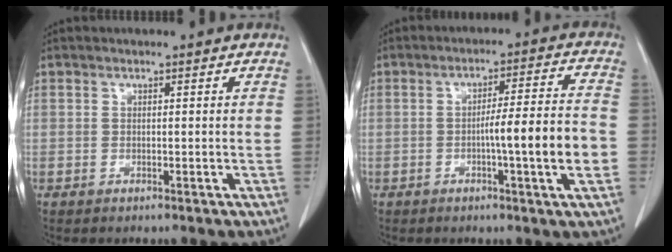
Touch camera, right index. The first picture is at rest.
{"total": 9.6, "force": [-2.2, -0.5, 9.3], "torque": [-0.141, 0.005, -0.036]}